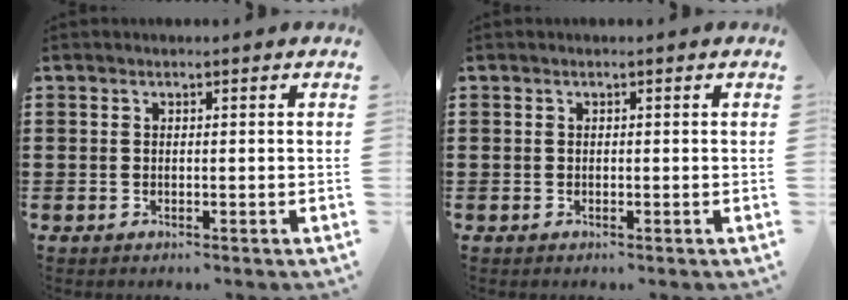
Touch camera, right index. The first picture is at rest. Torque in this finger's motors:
{"motor_torque": [0.19, 0.19, 0.00, 0.00]}